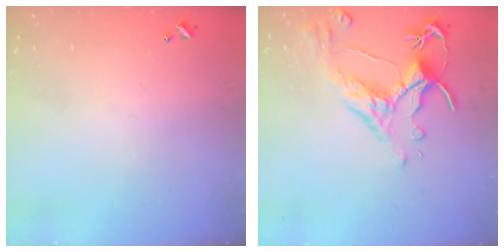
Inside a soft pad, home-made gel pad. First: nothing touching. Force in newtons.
{"total": 3.2, "press": 2.9, "slide": 1.4}